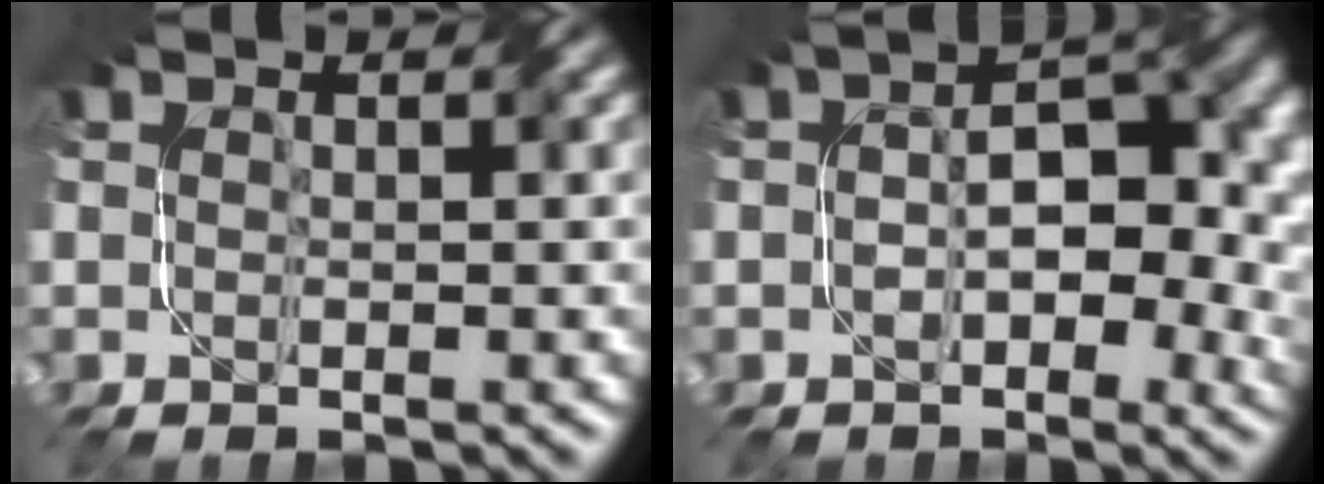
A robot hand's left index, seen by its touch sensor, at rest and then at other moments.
{"total": 7.3, "force": [-0.5, 4.0, 6.1], "torque": [-0.080, 0.009, -0.012]}